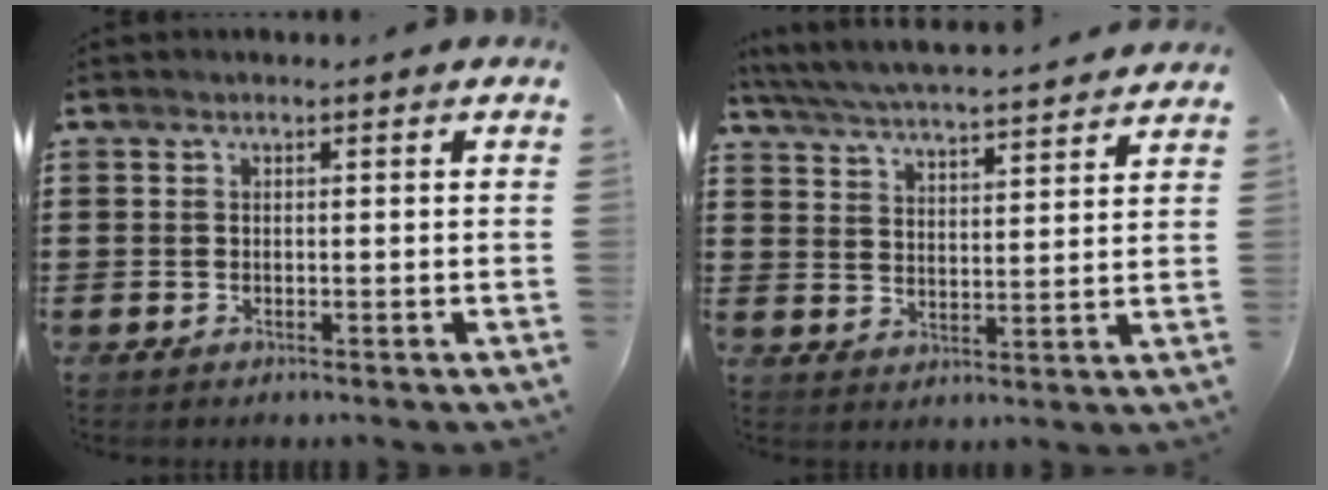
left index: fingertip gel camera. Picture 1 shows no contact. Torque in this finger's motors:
{"motor_torque": [-1.66, -0.47, -1.01, -0.21]}